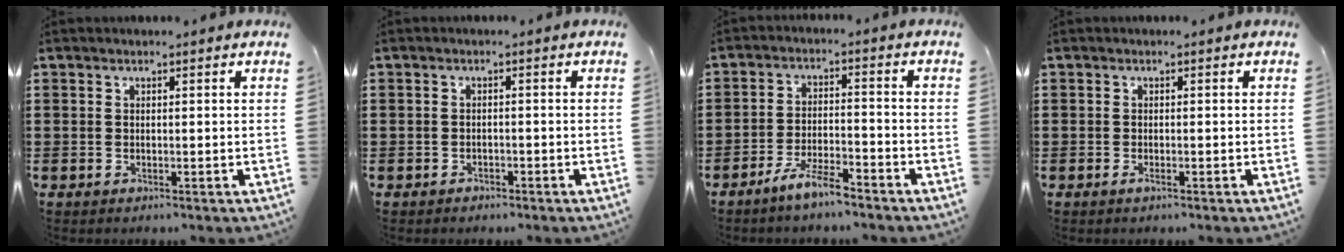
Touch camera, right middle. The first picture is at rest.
{"total": 1.2, "force": [-1.0, 0.6, 0.0], "torque": [-0.003, 0.003, -0.025]}
{"total": 5.7, "force": [-4.8, 0.8, 2.9], "torque": [-0.061, 0.000, -0.092]}
{"total": 0.8, "force": [-0.4, 0.3, 0.6], "torque": [-0.014, -0.002, -0.008]}